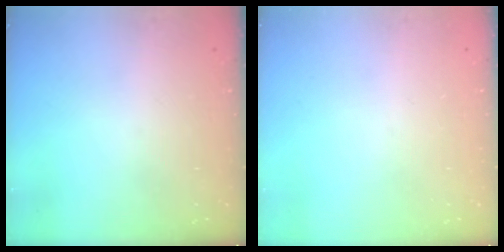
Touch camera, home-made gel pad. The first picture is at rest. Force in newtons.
{"total": 0.0}